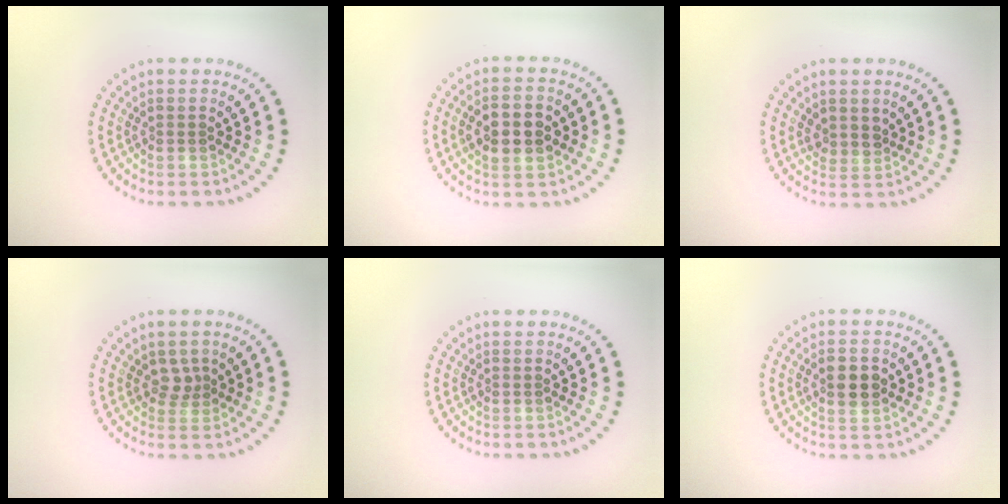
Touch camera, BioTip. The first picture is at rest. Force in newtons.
{"total": 3.8, "press": 3.8, "slide": 0.1}
{"total": 1.6, "press": 1.2, "slide": 1.0}
{"total": 1.3, "press": 1.0, "slide": 0.9}
{"total": 0.0}
{"total": 2.9, "press": 2.9, "slide": 0.2}